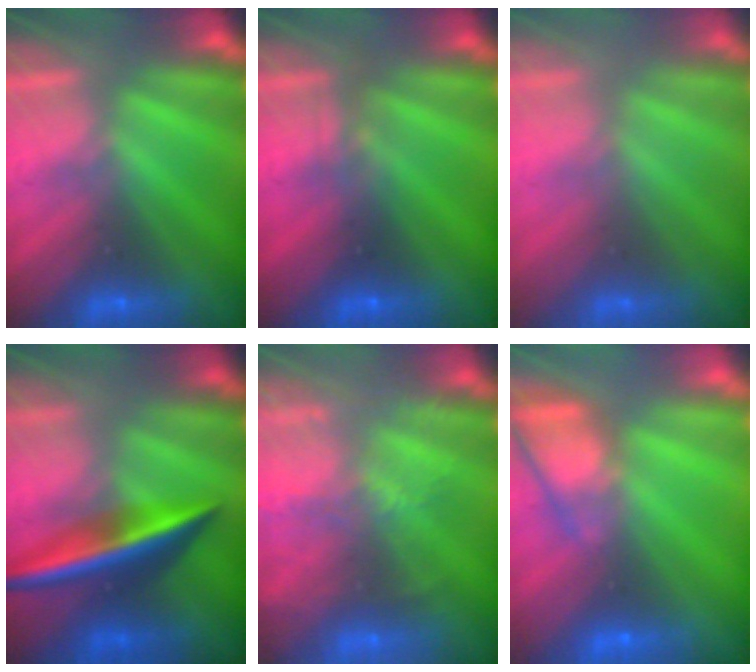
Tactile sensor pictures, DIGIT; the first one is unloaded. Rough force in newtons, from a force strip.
{"total": 2.3}
{"total": 2.4}
{"total": 2.5}
{"total": 6.9}
{"total": 5.6}